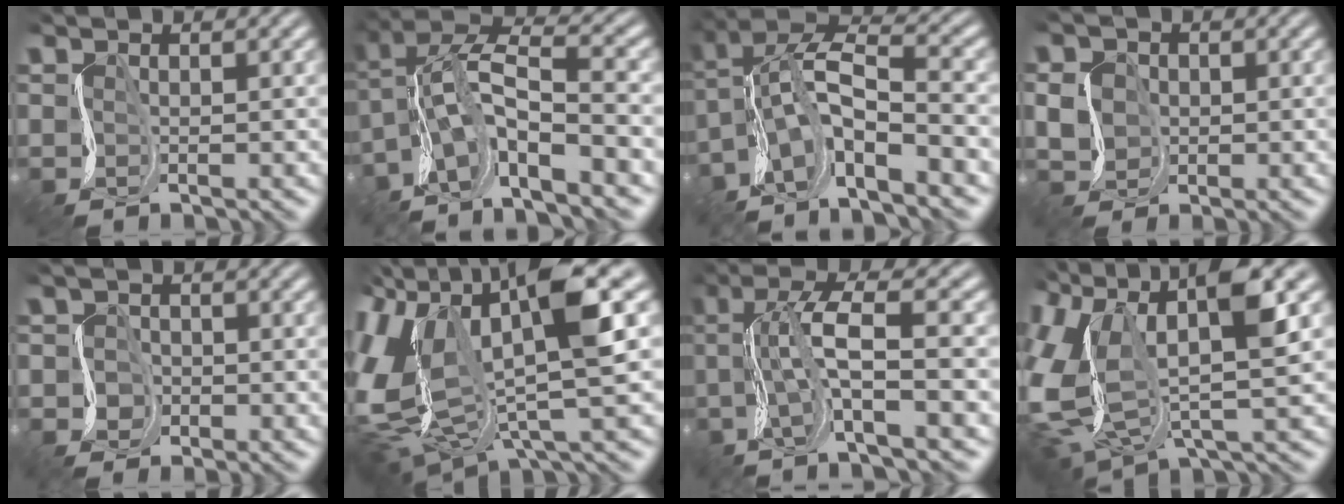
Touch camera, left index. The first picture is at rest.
{"total": 7.5, "force": [-4.9, 1.0, 5.6], "torque": [-0.090, 0.005, -0.096]}
{"total": 7.0, "force": [-4.9, 0.9, 4.9], "torque": [-0.081, 0.001, -0.098]}
{"total": 2.3, "force": [-1.8, 1.3, 0.3], "torque": [-0.010, -0.017, -0.023]}
{"total": 2.3, "force": [-2.2, 0.8, 0.0], "torque": [0.007, -0.018, -0.032]}
{"total": 10.1, "force": [-0.5, 4.7, 9.0], "torque": [-0.185, -0.029, 0.000]}
{"total": 6.0, "force": [-1.4, 0.3, 5.8], "torque": [-0.089, -0.003, -0.031]}
{"total": 11.0, "force": [0.0, 6.0, 9.2], "torque": [-0.209, -0.029, 0.014]}